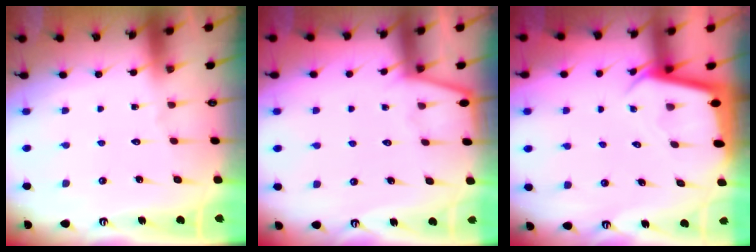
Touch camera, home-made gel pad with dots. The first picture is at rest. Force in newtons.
{"total": 2.4, "press": 2.4, "slide": 0.2}
{"total": 2.7, "press": 2.7, "slide": 0.1}